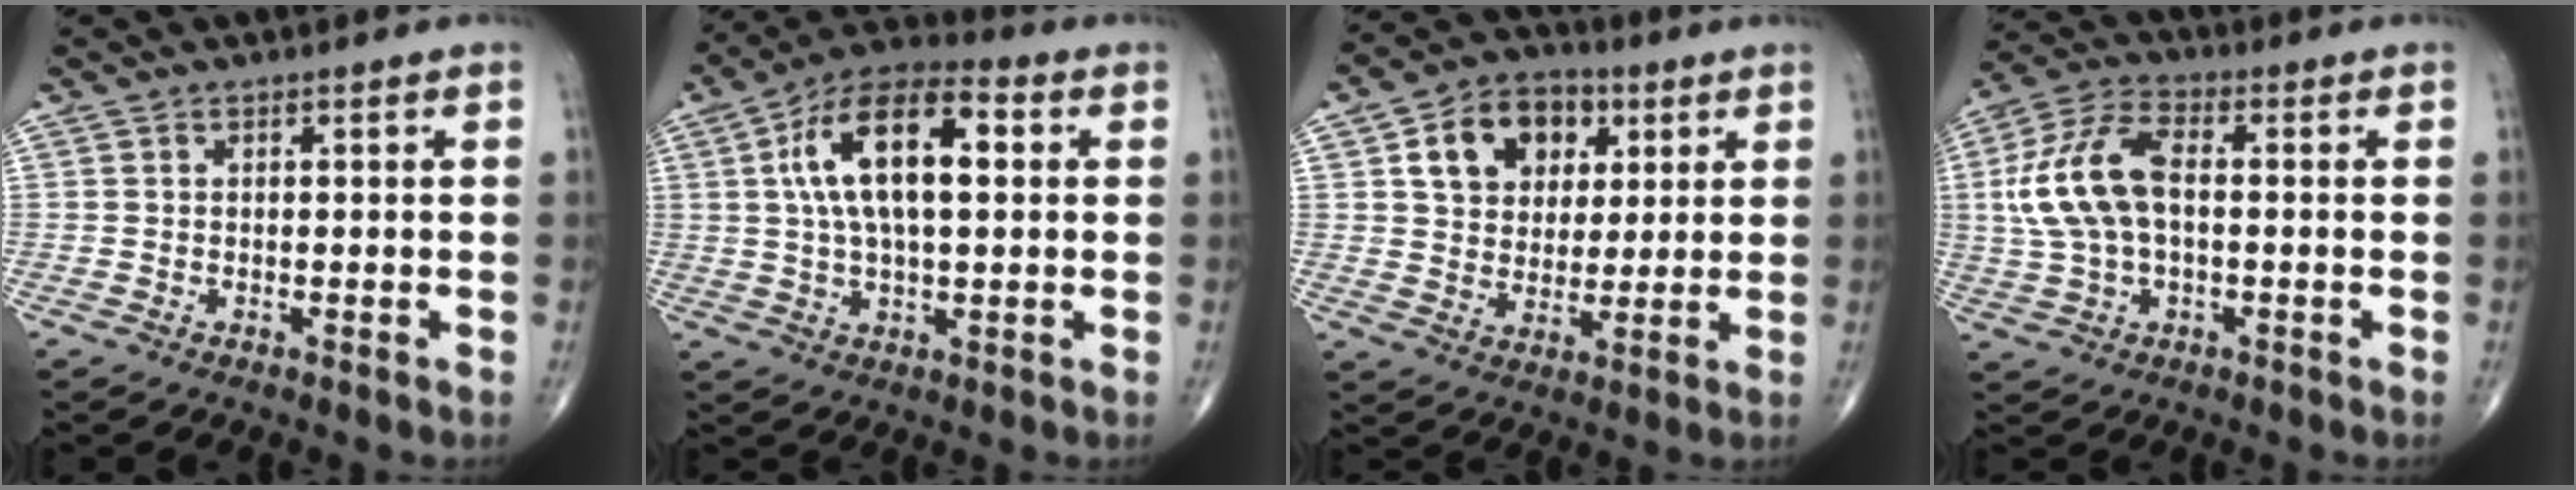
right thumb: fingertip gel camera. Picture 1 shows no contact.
{"total": 16.5, "force": [3.1, 7.7, 14.2], "torque": [-0.248, 0.025, 0.047]}
{"total": 12.9, "force": [4.6, 9.7, 7.2], "torque": [-0.082, -0.005, 0.073]}
{"total": 13.1, "force": [0.7, 7.1, 10.9], "torque": [-0.230, 0.026, 0.009]}